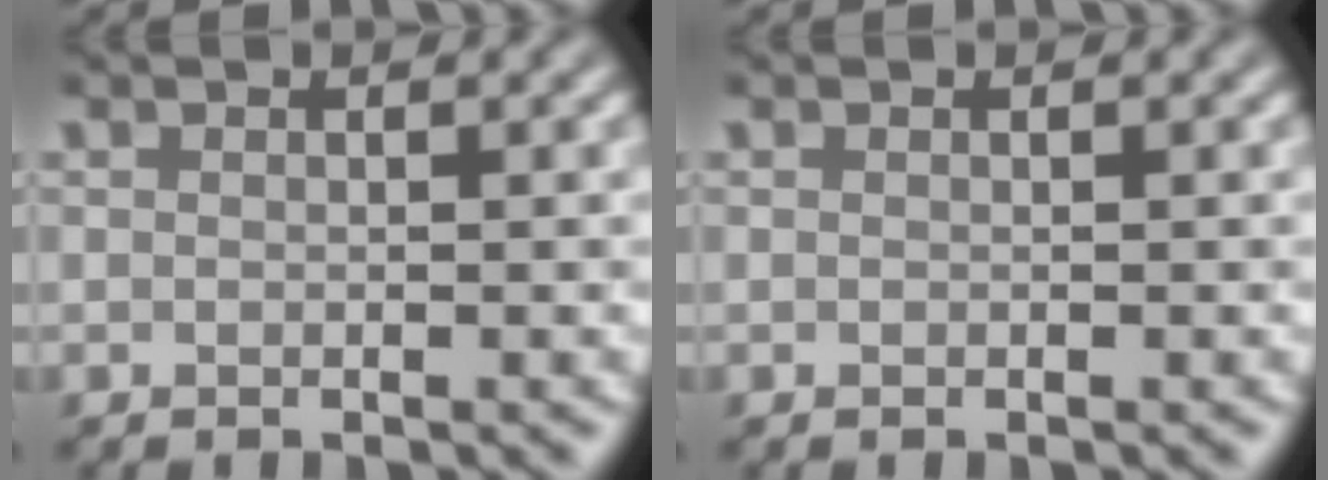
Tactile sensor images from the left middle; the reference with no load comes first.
{"total": 0.0}